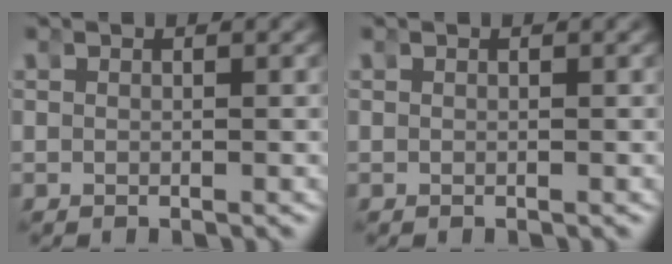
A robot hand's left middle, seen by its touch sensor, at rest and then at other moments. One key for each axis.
{"total": 0.0}